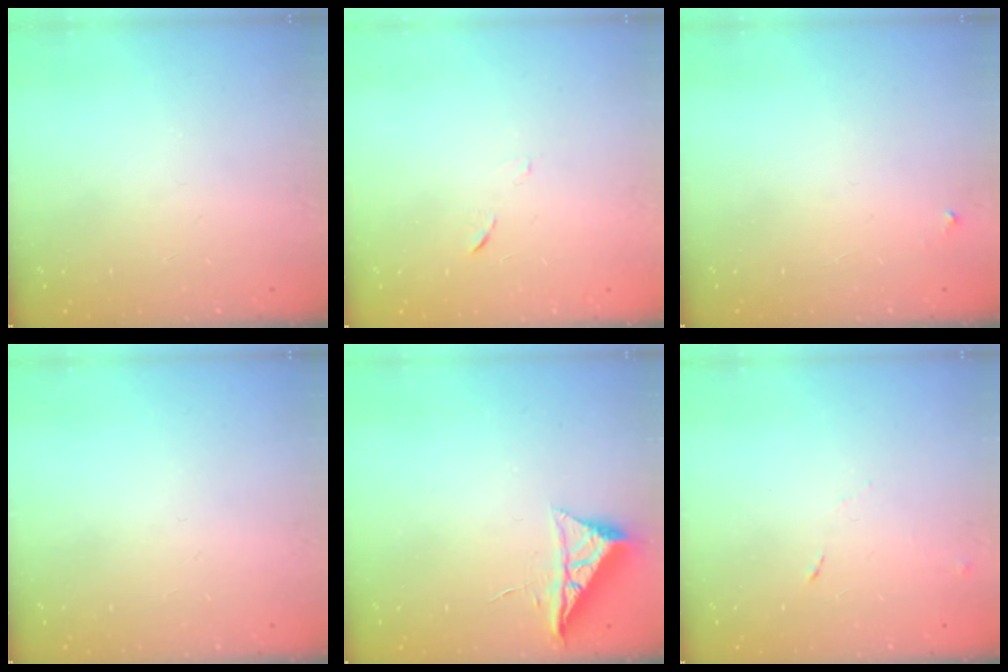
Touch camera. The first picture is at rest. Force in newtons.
{"total": 5.0, "press": 4.9, "slide": 0.6}
{"total": 2.2, "press": 2.2, "slide": 0.1}
{"total": 0.0}
{"total": 6.1, "press": 6.1, "slide": 0.7}
{"total": 4.1, "press": 4.1, "slide": 0.7}